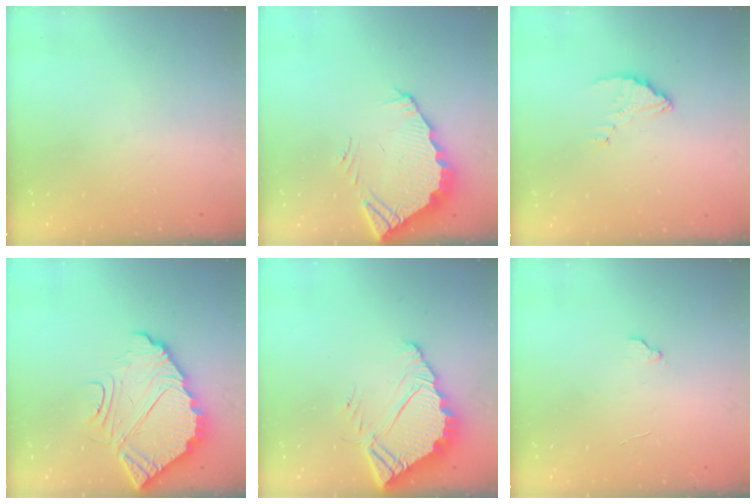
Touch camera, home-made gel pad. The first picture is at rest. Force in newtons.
{"total": 3.7, "press": 3.7, "slide": 0.2}
{"total": 2.9, "press": 2.9, "slide": 0.2}
{"total": 10.3, "press": 10.2, "slide": 0.7}
{"total": 6.9, "press": 6.8, "slide": 0.5}
{"total": 3.4, "press": 3.4, "slide": 0.2}